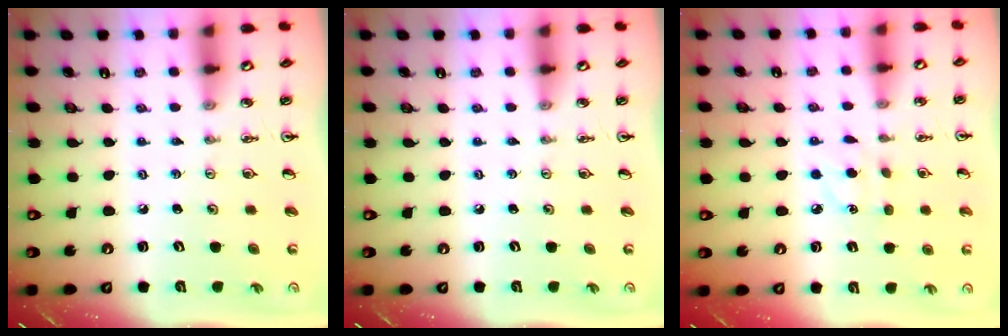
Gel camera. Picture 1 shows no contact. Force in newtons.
{"total": 0.0}
{"total": 5.3, "press": 5.3, "slide": 0.6}